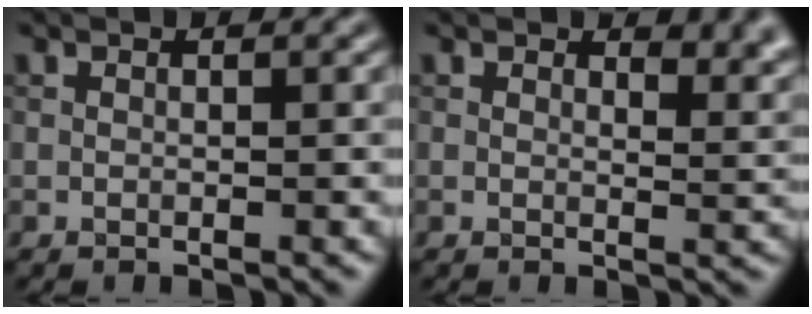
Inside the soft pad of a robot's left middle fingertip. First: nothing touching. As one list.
[{"total": 3.0, "force": [2.2, 1.2, 1.6], "torque": [-0.021, -0.005, 0.028]}]